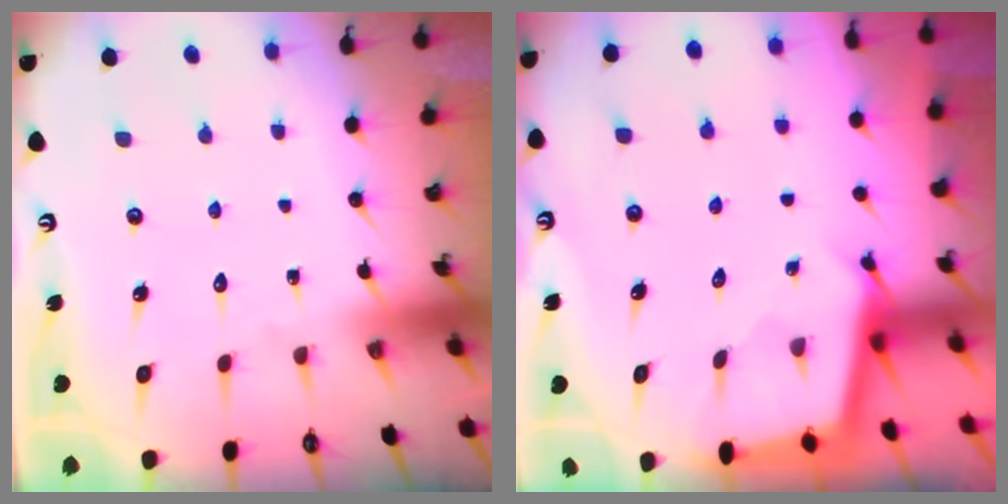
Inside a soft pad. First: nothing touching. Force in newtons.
{"total": 2.5, "press": 2.5, "slide": 0.2}